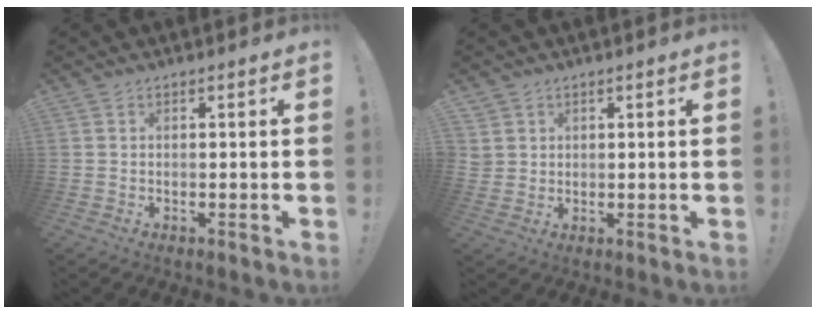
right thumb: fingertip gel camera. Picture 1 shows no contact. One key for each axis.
{"total": 2.7, "fx": 1.5, "fy": 2.2, "fz": 0.4, "tx": 0.000, "ty": -0.008, "tz": 0.027}